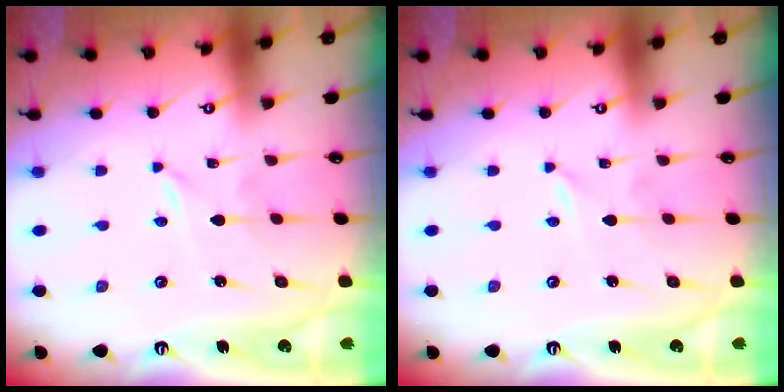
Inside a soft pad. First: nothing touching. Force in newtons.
{"total": 0.0}